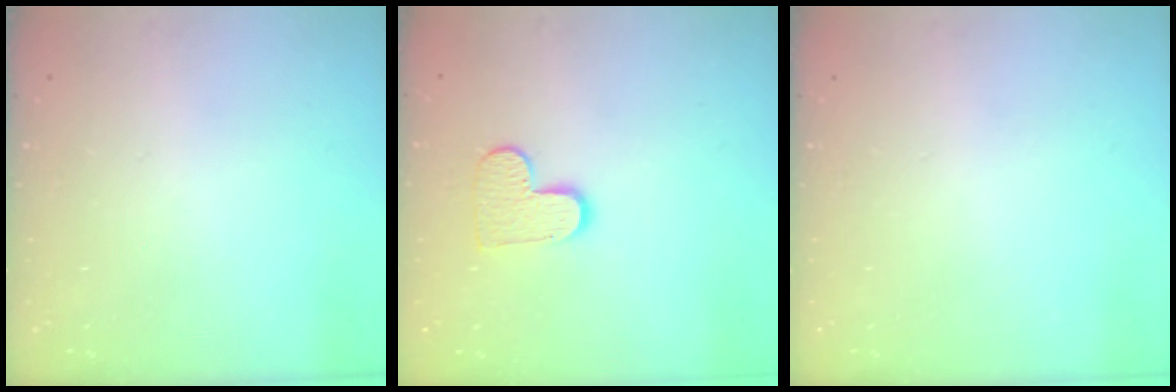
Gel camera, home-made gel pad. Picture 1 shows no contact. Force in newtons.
{"total": 8.9, "press": 8.9, "slide": 0.4}
{"total": 0.0}